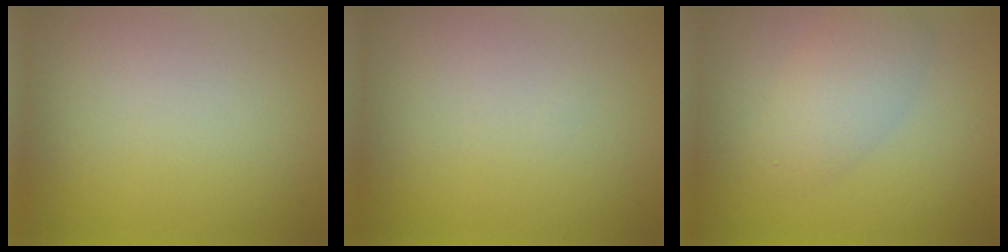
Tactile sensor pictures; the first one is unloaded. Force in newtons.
{"total": 0.0}
{"total": 3.1, "press": 3.1, "slide": 0.0}